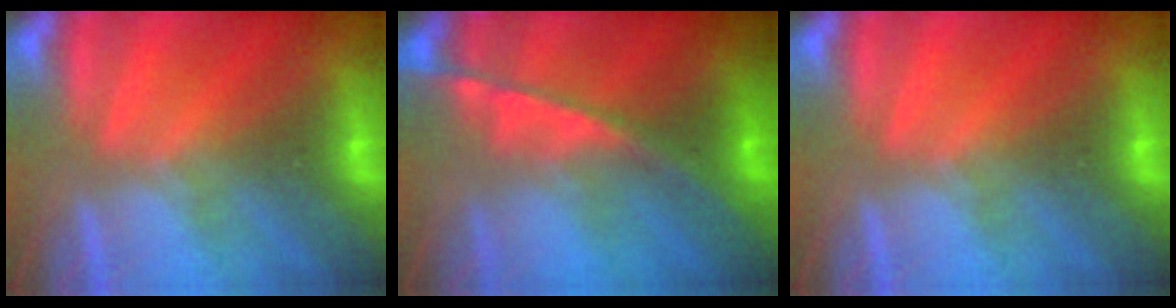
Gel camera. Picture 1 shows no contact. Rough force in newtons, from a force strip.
{"total": 9.0}
{"total": 0.0}